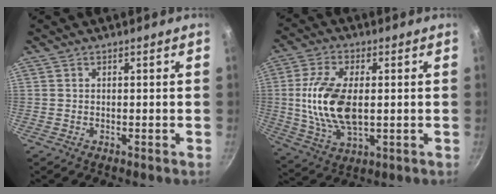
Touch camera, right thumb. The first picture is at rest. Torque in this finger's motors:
{"motor_torque": [0.88, 1.27, 1.72, -0.21, 0.51]}